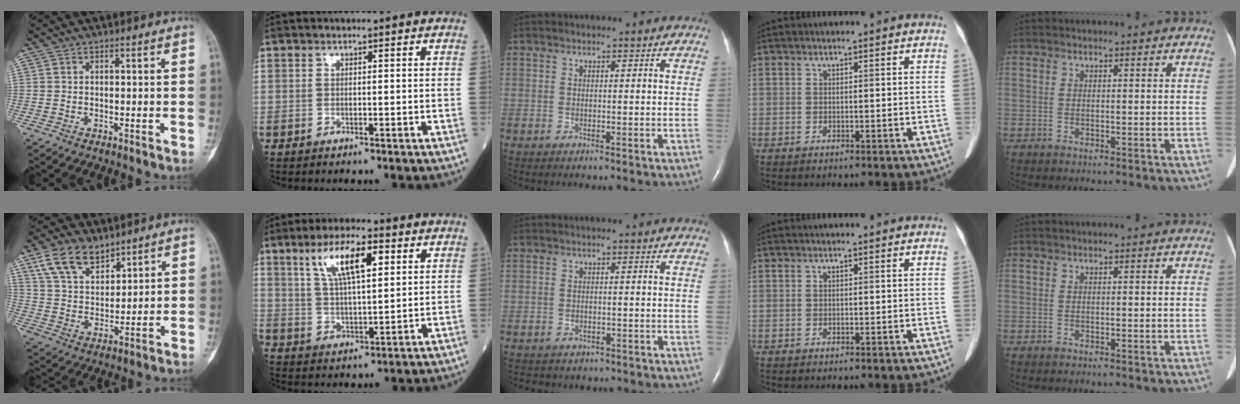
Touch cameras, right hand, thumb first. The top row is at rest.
{"thumb": {"total": 10.1, "force": [6.9, 5.3, 5.1], "torque": [-0.079, -0.031, 0.140]}, "index": {"total": 10.1, "force": [4.5, 2.5, 8.7], "torque": [-0.161, 0.011, 0.085]}, "middle": {"total": 3.6, "force": [-3.0, 1.9, 0.6], "torque": [-0.014, 0.004, -0.033]}}